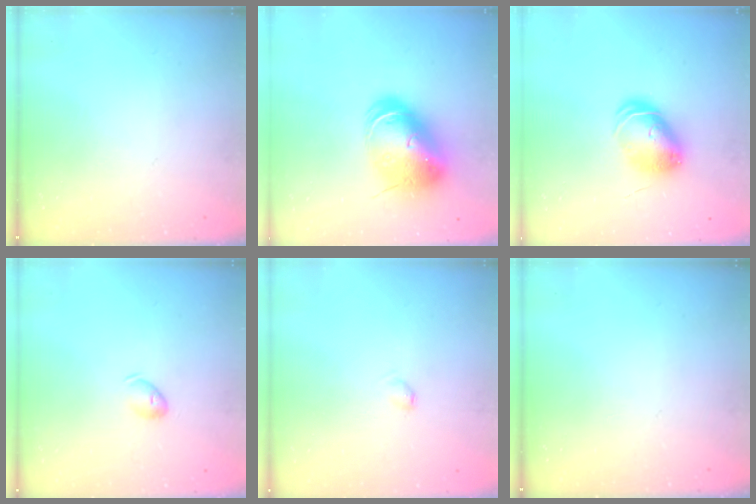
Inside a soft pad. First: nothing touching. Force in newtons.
{"total": 17.8, "press": 17.5, "slide": 3.2}
{"total": 9.2, "press": 9.2, "slide": 0.3}
{"total": 5.7, "press": 5.6, "slide": 1.1}
{"total": 2.7, "press": 2.7, "slide": 0.4}
{"total": 0.0}